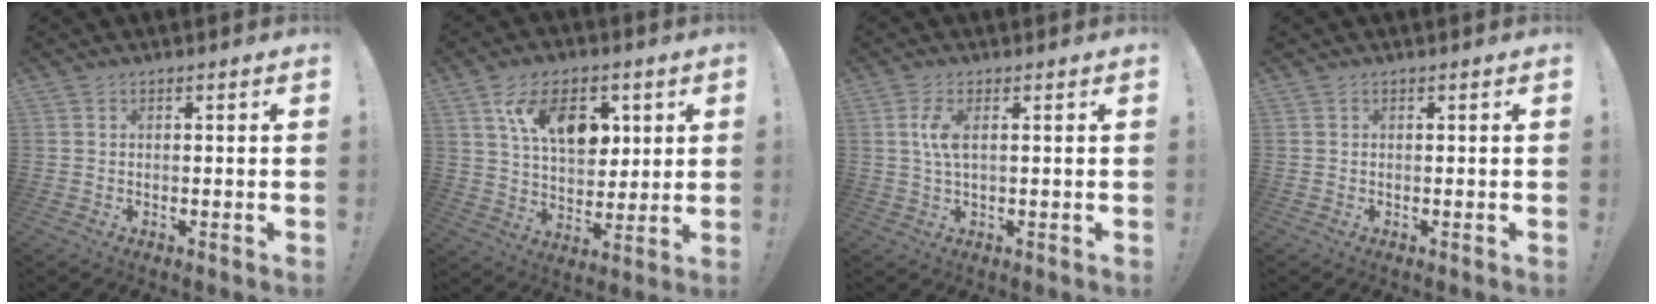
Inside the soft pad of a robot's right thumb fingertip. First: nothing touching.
{"total": 14.5, "force": [6.5, 9.0, 9.4], "torque": [-0.145, -0.013, 0.122]}
{"total": 5.2, "force": [0.9, 1.6, 4.8], "torque": [-0.092, -0.002, 0.012]}
{"total": 0.0}